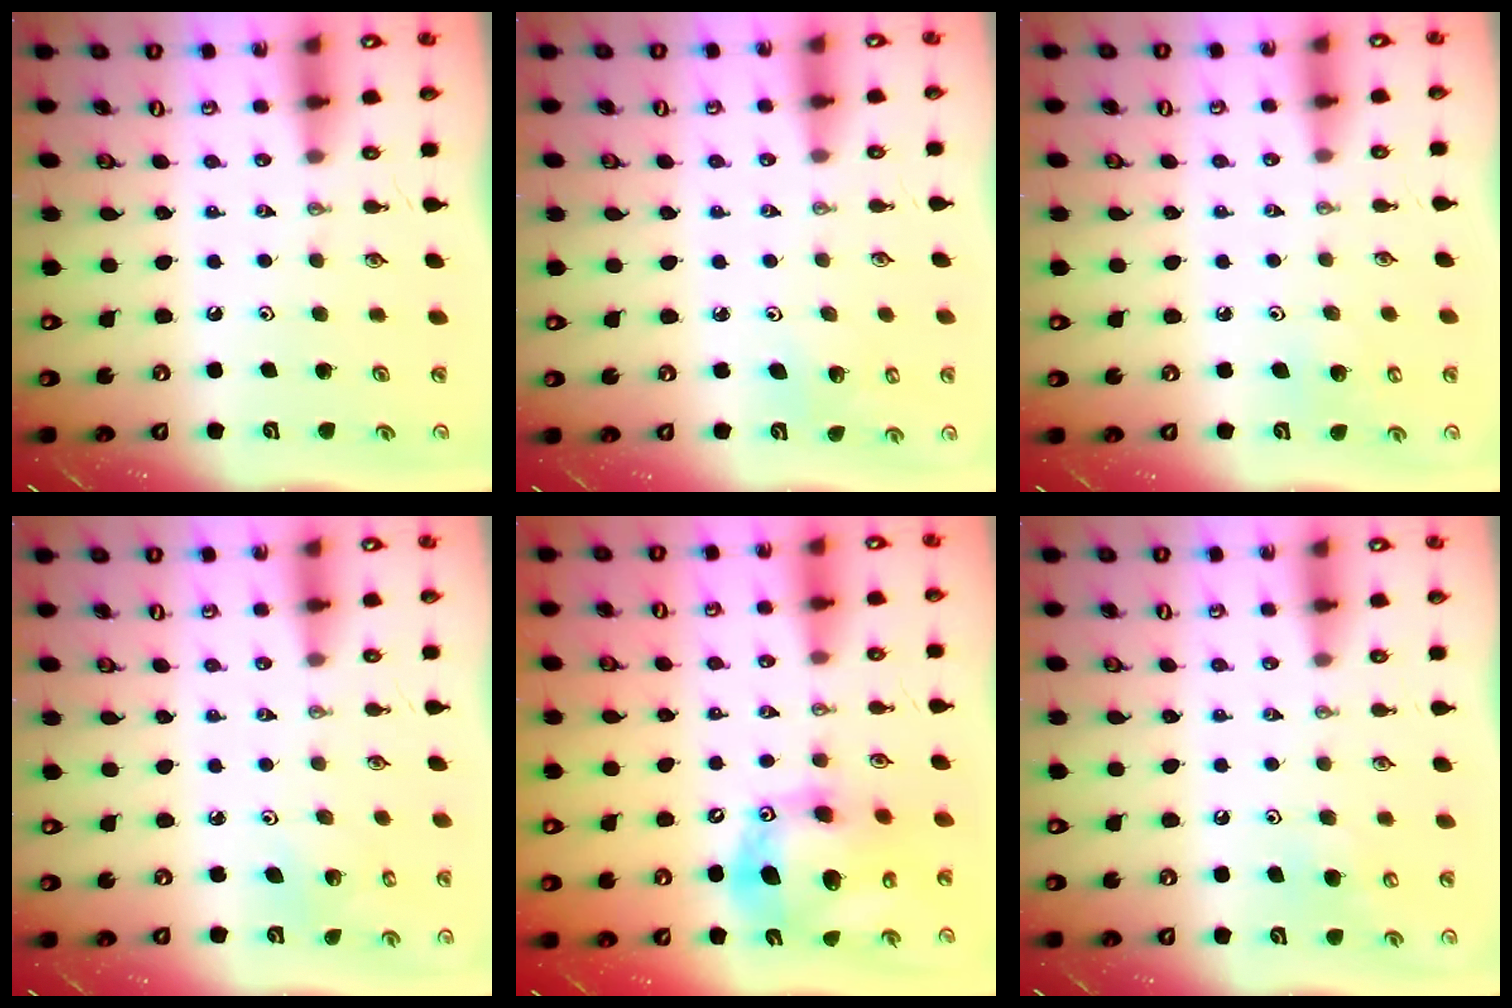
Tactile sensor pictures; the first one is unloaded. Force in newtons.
{"total": 4.2, "press": 4.1, "slide": 0.9}
{"total": 5.0, "press": 4.9, "slide": 0.5}
{"total": 2.4, "press": 2.4, "slide": 0.2}
{"total": 17.1, "press": 16.9, "slide": 2.8}
{"total": 5.7, "press": 5.7, "slide": 0.9}